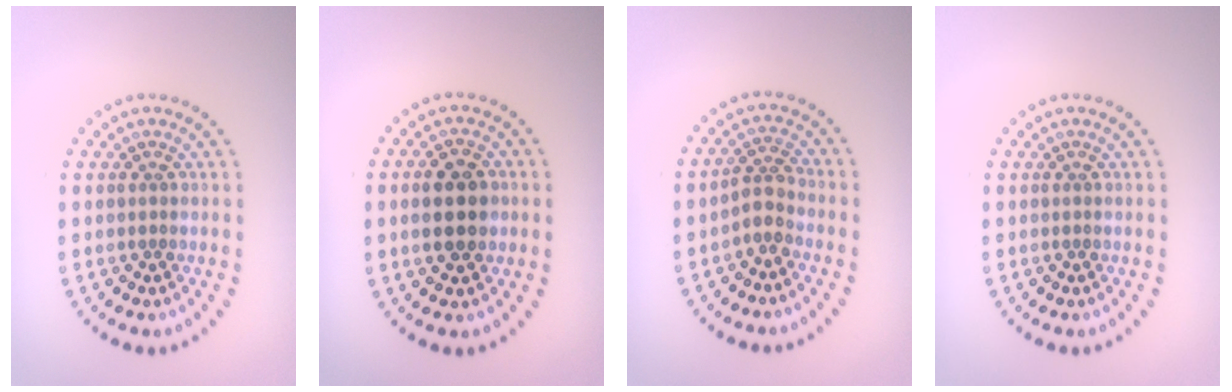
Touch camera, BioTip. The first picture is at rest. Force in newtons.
{"total": 4.3, "press": 4.3, "slide": 0.2}
{"total": 2.1, "press": 1.6, "slide": 1.5}
{"total": 0.0}